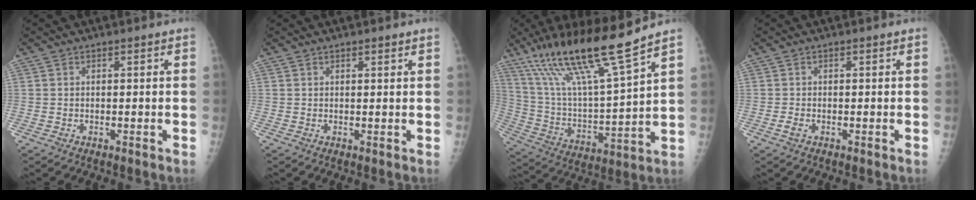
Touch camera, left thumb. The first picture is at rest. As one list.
[{"total": 1.1, "force": [0.9, 0.1, 0.6], "torque": [-0.004, -0.001, 0.013]}, {"total": 19.3, "force": [13.8, 1.3, 13.5], "torque": [-0.231, -0.065, 0.259]}, {"total": 1.1, "force": [-0.4, 0.6, 0.8], "torque": [-0.019, -0.002, -0.009]}]